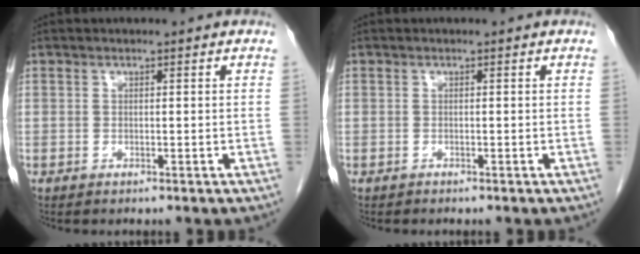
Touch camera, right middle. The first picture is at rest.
{"total": 0.0}